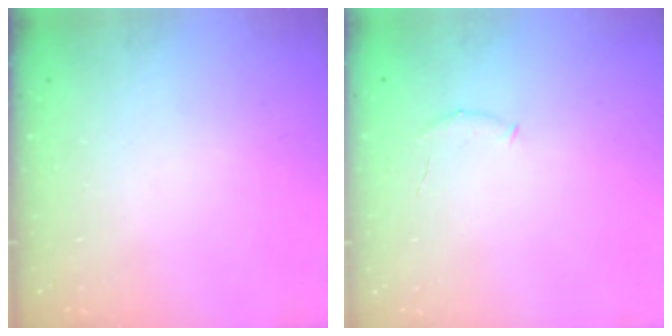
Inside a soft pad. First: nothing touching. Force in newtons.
{"total": 5.5, "press": 5.4, "slide": 1.3}